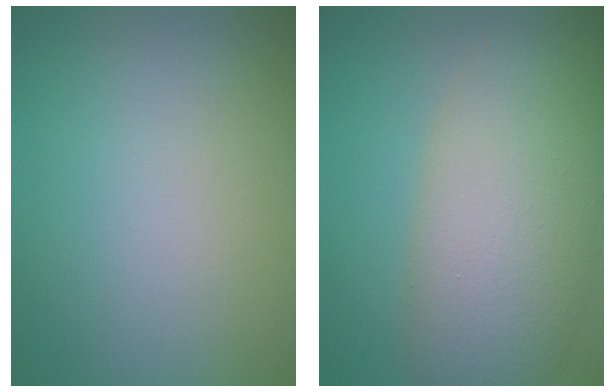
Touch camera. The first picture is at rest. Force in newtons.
{"total": 9.6, "press": 9.6, "slide": 0.5}